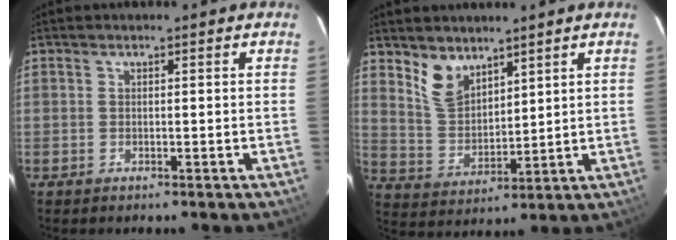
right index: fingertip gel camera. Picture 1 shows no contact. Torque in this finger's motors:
{"motor_torque": [0.16, 0.16, 0.06, 0.03]}